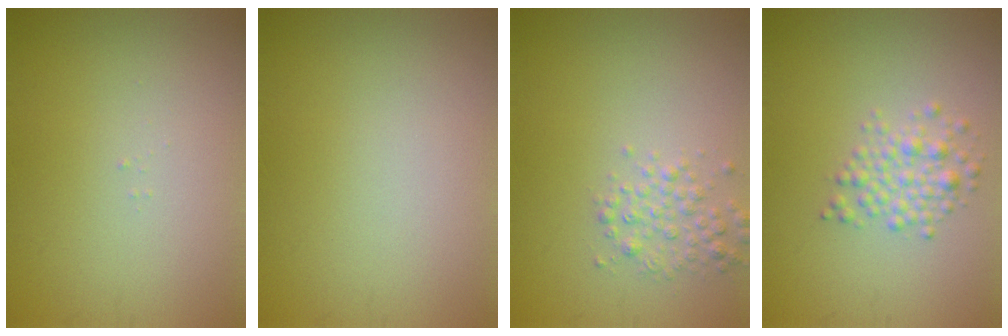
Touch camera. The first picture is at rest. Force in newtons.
{"total": 0.0}
{"total": 2.1, "press": 2.1, "slide": 0.0}
{"total": 2.5, "press": 2.5, "slide": 0.1}